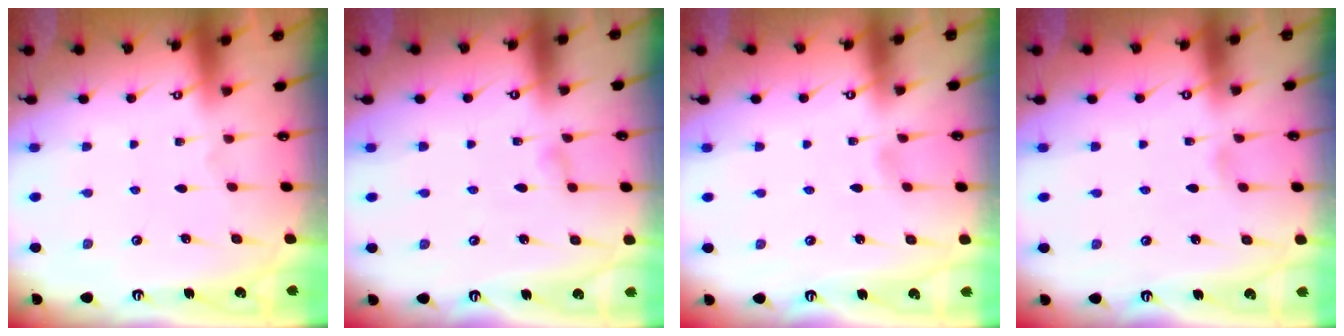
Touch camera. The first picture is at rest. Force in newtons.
{"total": 5.1, "press": 5.1, "slide": 0.6}
{"total": 1.8, "press": 1.7, "slide": 0.2}
{"total": 2.6, "press": 2.6, "slide": 0.3}